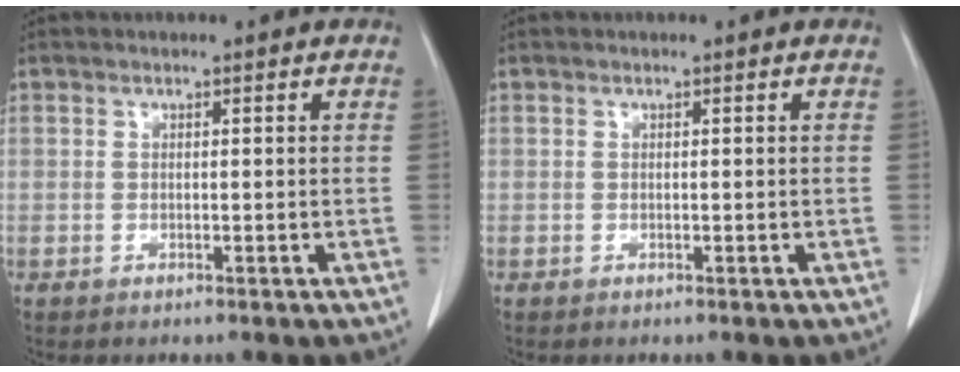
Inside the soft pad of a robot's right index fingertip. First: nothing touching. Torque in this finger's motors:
{"motor_torque": [0.00, 0.00, 0.00, 0.00]}